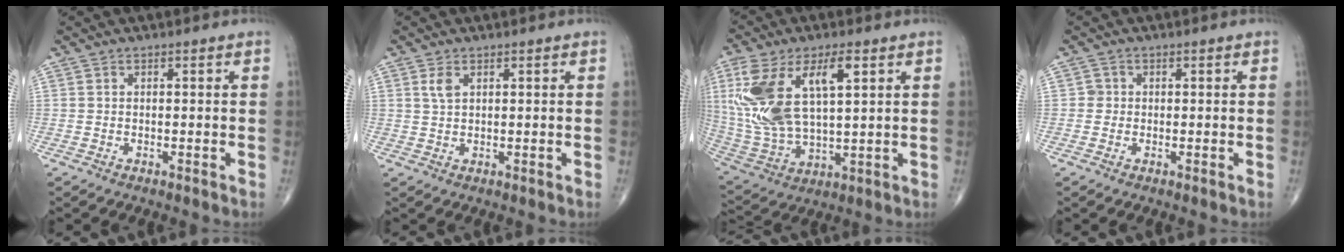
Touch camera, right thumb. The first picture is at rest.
{"total": 2.2, "force": [1.0, 1.1, 1.6], "torque": [-0.034, 0.002, 0.024]}
{"total": 19.3, "force": [5.7, 8.5, 16.3], "torque": [-0.338, -0.008, 0.113]}
{"total": 1.2, "force": [-0.1, 1.2, 0.1], "torque": [0.009, 0.006, -0.005]}